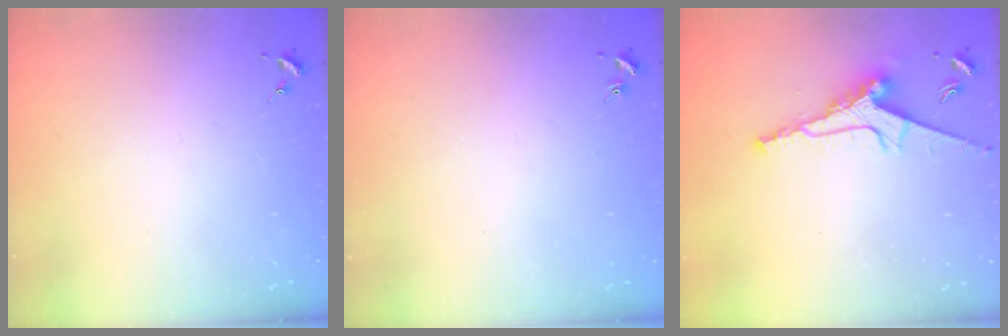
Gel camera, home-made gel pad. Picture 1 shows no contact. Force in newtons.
{"total": 0.9, "press": 0.9, "slide": 0.2}
{"total": 9.9, "press": 9.9, "slide": 0.4}